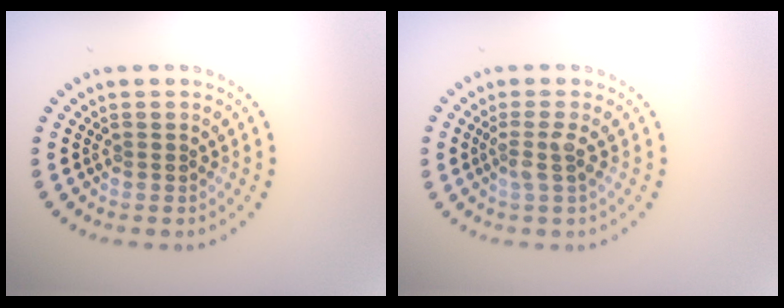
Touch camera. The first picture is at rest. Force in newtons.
{"total": 1.7, "press": 1.2, "slide": 1.1}